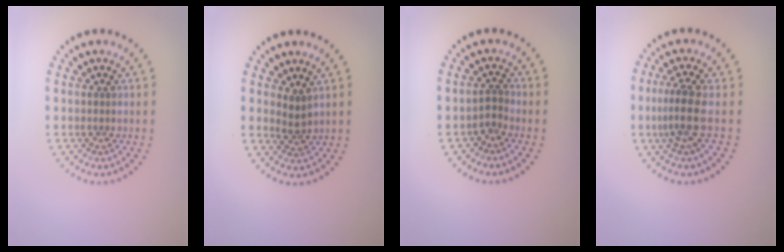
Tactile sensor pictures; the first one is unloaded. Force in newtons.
{"total": 1.7, "press": 1.1, "slide": 1.2}
{"total": 1.1, "press": 0.8, "slide": 0.8}
{"total": 2.8, "press": 2.1, "slide": 1.9}